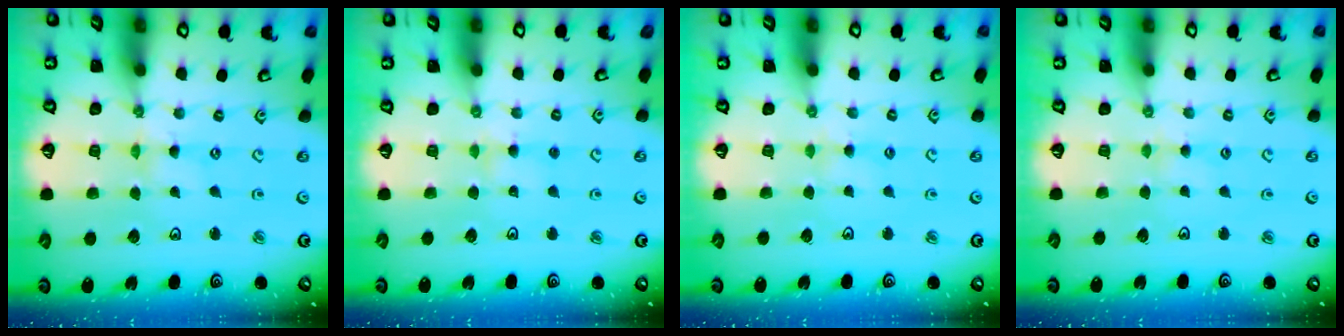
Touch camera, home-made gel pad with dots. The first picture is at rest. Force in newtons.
{"total": 4.5, "press": 4.4, "slide": 0.4}
{"total": 2.8, "press": 2.8, "slide": 0.5}
{"total": 2.1, "press": 2.1, "slide": 0.4}